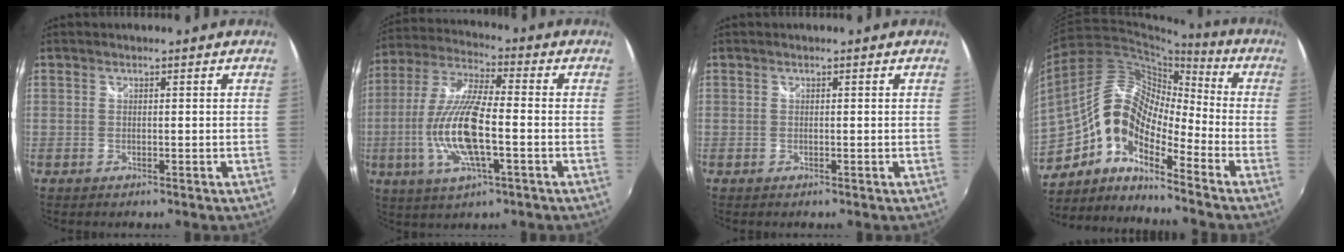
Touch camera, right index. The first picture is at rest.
{"total": 15.0, "force": [-3.4, 3.9, 14.1], "torque": [-0.284, -0.009, -0.064]}
{"total": 0.0}
{"total": 13.9, "force": [-5.8, 6.8, 10.6], "torque": [-0.186, 0.016, -0.126]}